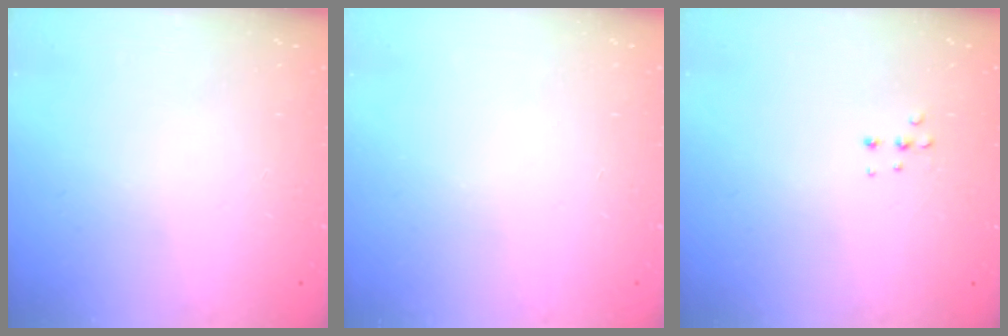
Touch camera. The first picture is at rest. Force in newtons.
{"total": 0.0}
{"total": 3.6, "press": 3.5, "slide": 0.9}